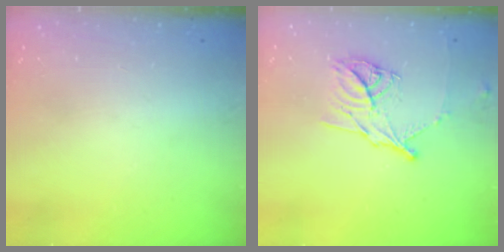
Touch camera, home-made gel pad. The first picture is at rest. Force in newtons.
{"total": 12.7, "press": 12.7, "slide": 0.7}